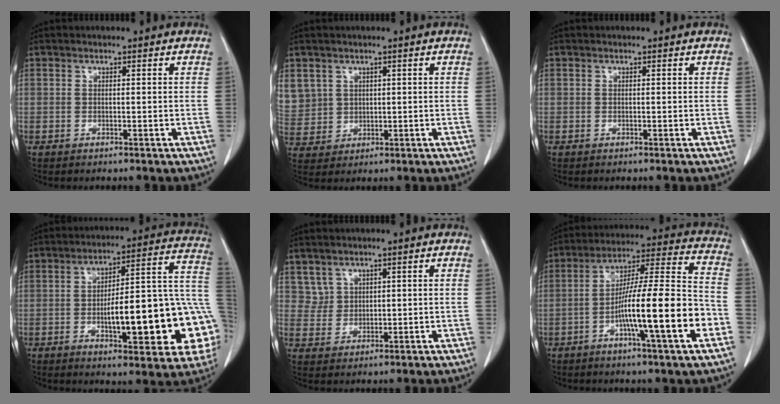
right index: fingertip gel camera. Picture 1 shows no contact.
{"total": 11.5, "force": [3.7, 10.5, 3.0], "torque": [-0.127, 0.029, 0.097]}
{"total": 0.0}
{"total": 22.3, "force": [-4.8, 5.1, 21.1], "torque": [-0.208, 0.037, -0.054]}
{"total": 3.1, "force": [2.0, 2.4, -0.1], "torque": [0.010, 0.006, 0.041]}
{"total": 17.5, "force": [-5.6, 0.6, 16.6], "torque": [-0.269, 0.006, -0.093]}